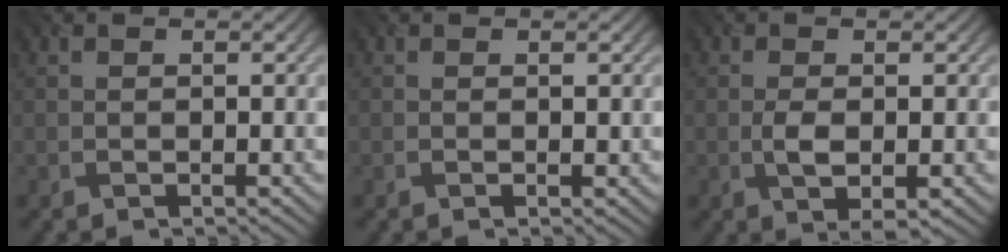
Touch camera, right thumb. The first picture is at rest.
{"total": 0.0}
{"total": 3.3, "force": [-0.7, 1.3, 3.0], "torque": [-0.062, -0.005, -0.012]}